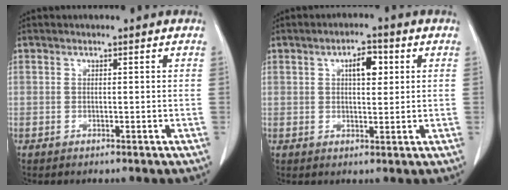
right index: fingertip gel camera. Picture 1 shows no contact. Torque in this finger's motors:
{"motor_torque": [0.29, 0.28, 0.07, 0.05]}